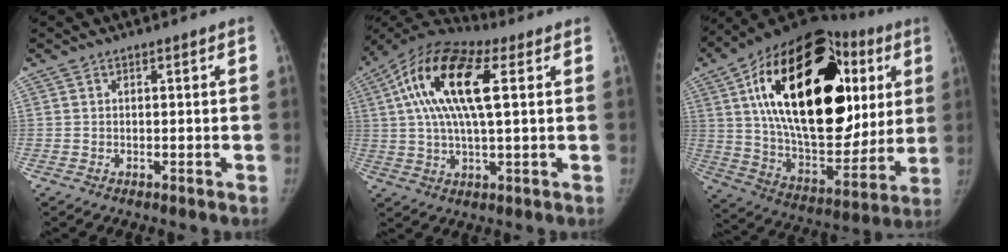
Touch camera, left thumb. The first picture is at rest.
{"total": 17.4, "force": [4.6, 6.4, 15.6], "torque": [-0.304, 0.023, 0.072]}
{"total": 38.8, "force": [11.1, 20.7, 30.8], "torque": [-0.478, 0.027, 0.181]}